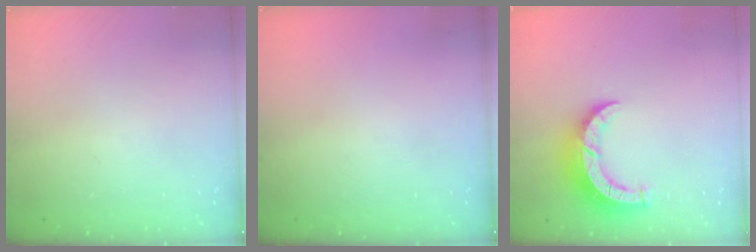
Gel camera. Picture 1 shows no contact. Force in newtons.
{"total": 0.0}
{"total": 7.9, "press": 7.9, "slide": 1.0}